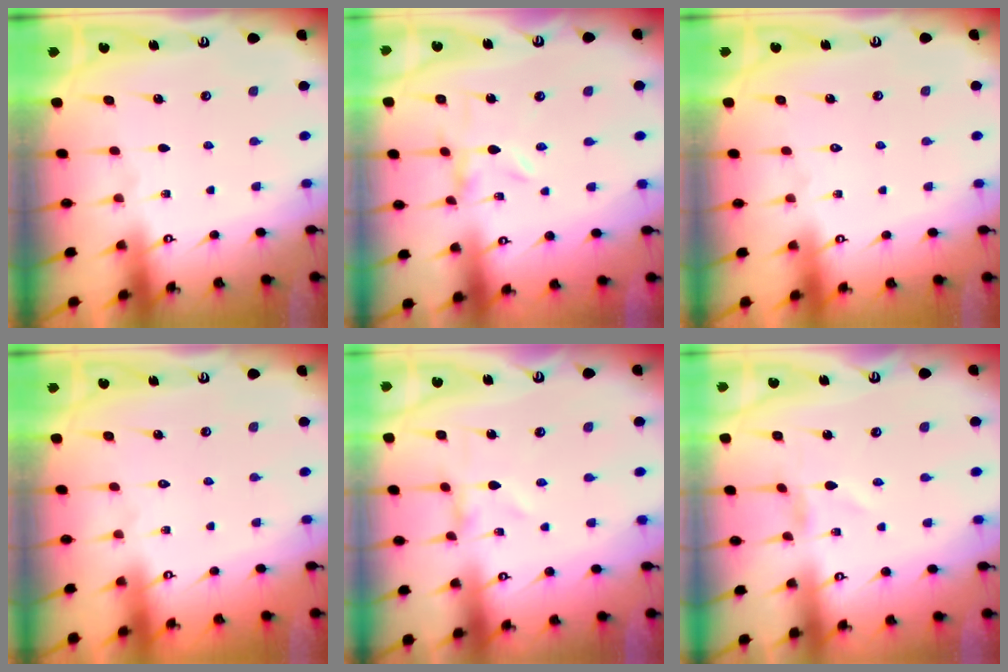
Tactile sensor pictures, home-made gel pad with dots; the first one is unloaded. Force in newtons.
{"total": 0.0}
{"total": 1.7, "press": 1.7, "slide": 0.1}
{"total": 1.6, "press": 1.6, "slide": 0.1}
{"total": 0.9, "press": 0.9, "slide": 0.1}
{"total": 0.8, "press": 0.8, "slide": 0.1}